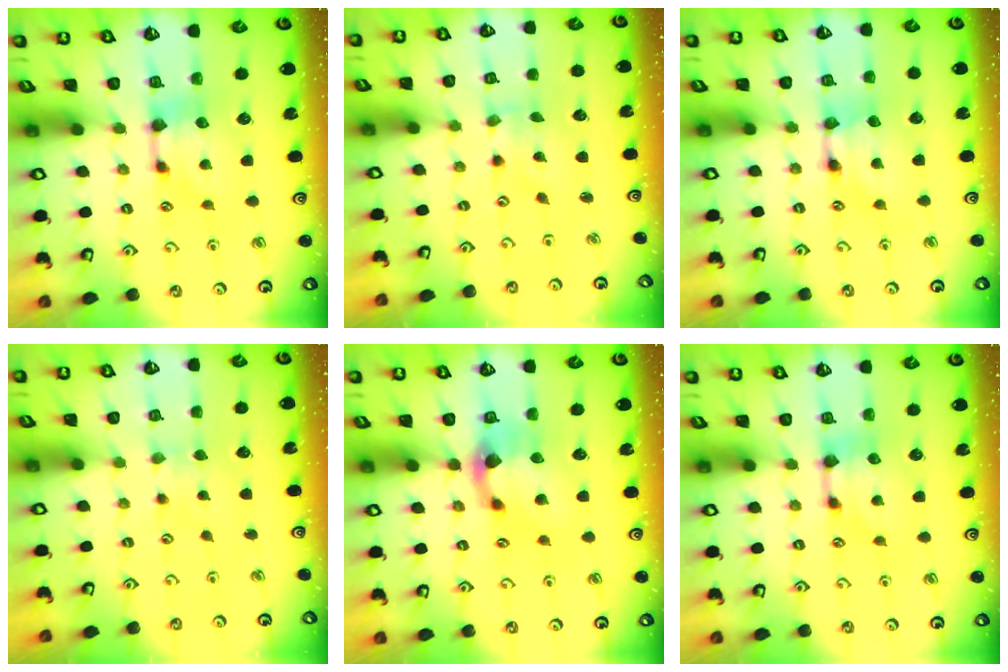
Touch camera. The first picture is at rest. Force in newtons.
{"total": 3.0, "press": 2.9, "slide": 0.9}
{"total": 1.8, "press": 1.8, "slide": 0.2}
{"total": 2.3, "press": 2.3, "slide": 0.1}
{"total": 2.9, "press": 2.2, "slide": 1.9}
{"total": 0.0}